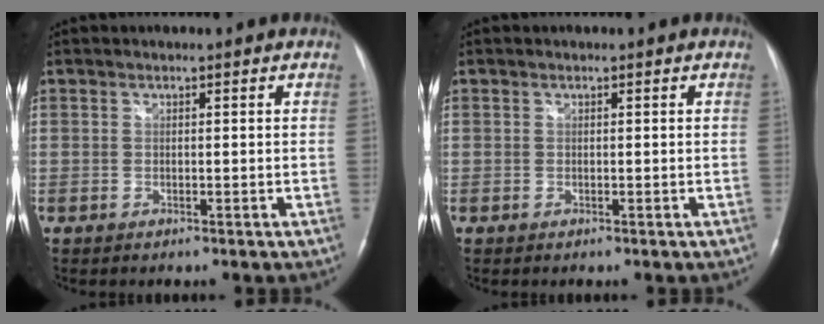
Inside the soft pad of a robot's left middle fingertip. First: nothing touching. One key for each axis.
{"total": 0.0}